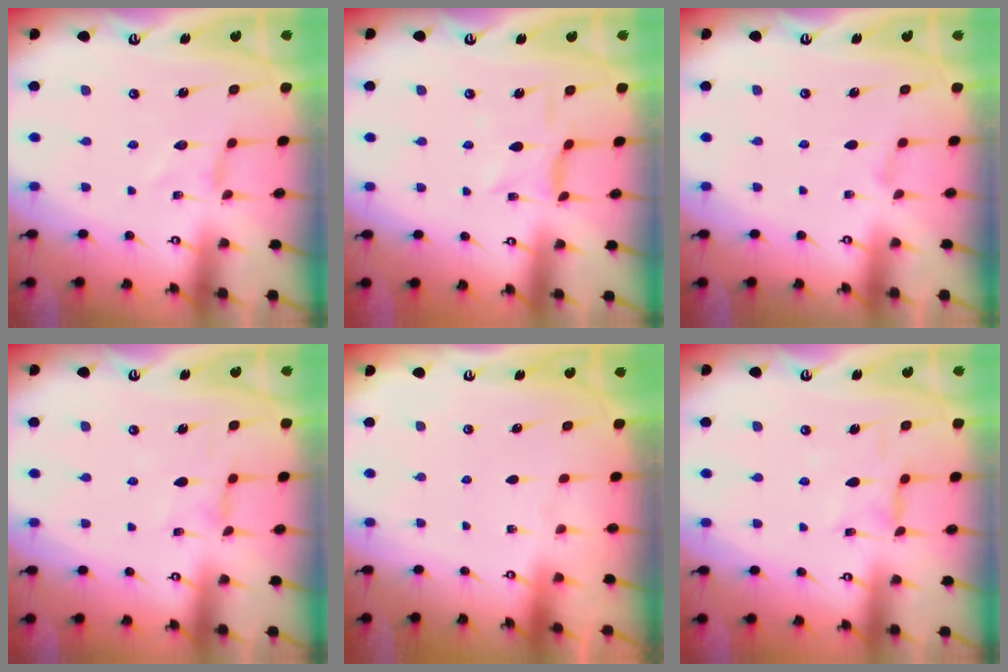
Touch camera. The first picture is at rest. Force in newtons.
{"total": 2.5, "press": 2.5, "slide": 0.2}
{"total": 1.0, "press": 1.0, "slide": 0.3}
{"total": 1.7, "press": 1.7, "slide": 0.3}
{"total": 0.0}
{"total": 2.4, "press": 2.3, "slide": 0.3}